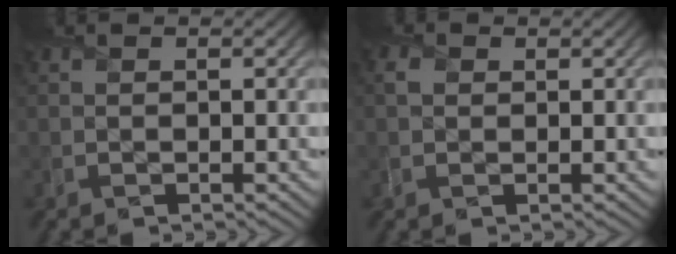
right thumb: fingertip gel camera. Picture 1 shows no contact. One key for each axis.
{"total": 1.4, "fx": 0.5, "fy": 1.1, "fz": 0.7, "tx": -0.022, "ty": 0.004, "tz": 0.007}